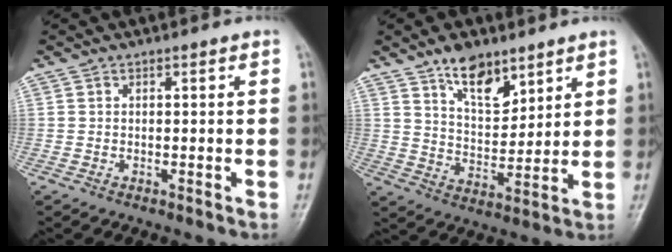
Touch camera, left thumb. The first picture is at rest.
{"total": 9.7, "force": [6.5, 4.7, 5.3], "torque": [-0.061, -0.049, 0.119]}